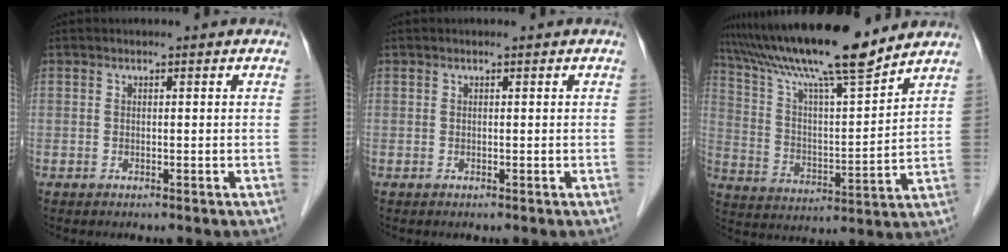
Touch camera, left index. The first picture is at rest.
{"total": 0.0}
{"total": 16.6, "force": [14.3, 0.2, 8.4], "torque": [-0.151, 0.003, 0.248]}